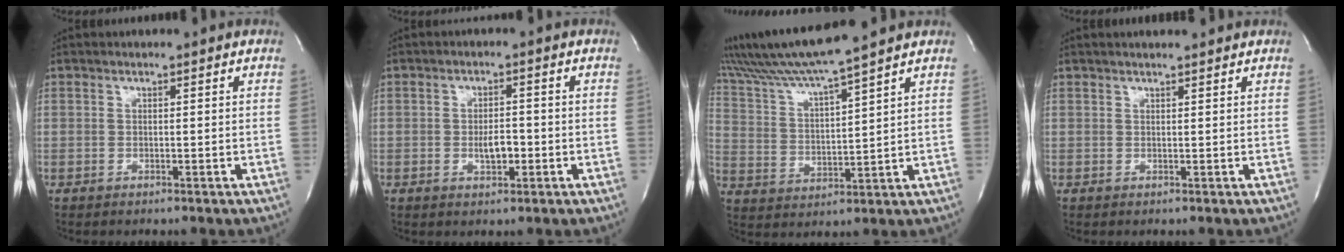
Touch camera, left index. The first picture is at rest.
{"total": 3.2, "force": [-1.0, 1.3, 2.7], "torque": [-0.049, -0.001, -0.013]}
{"total": 13.3, "force": [11.6, -1.4, 6.4], "torque": [-0.136, 0.008, 0.210]}
{"total": 3.2, "force": [2.8, 0.2, 1.4], "torque": [-0.024, 0.013, 0.037]}